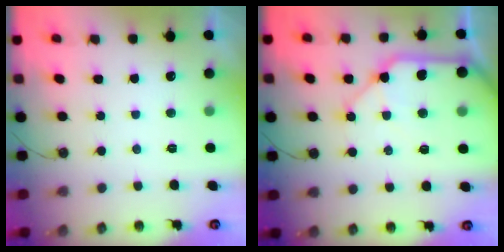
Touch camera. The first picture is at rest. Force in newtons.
{"total": 13.6, "press": 13.4, "slide": 2.2}